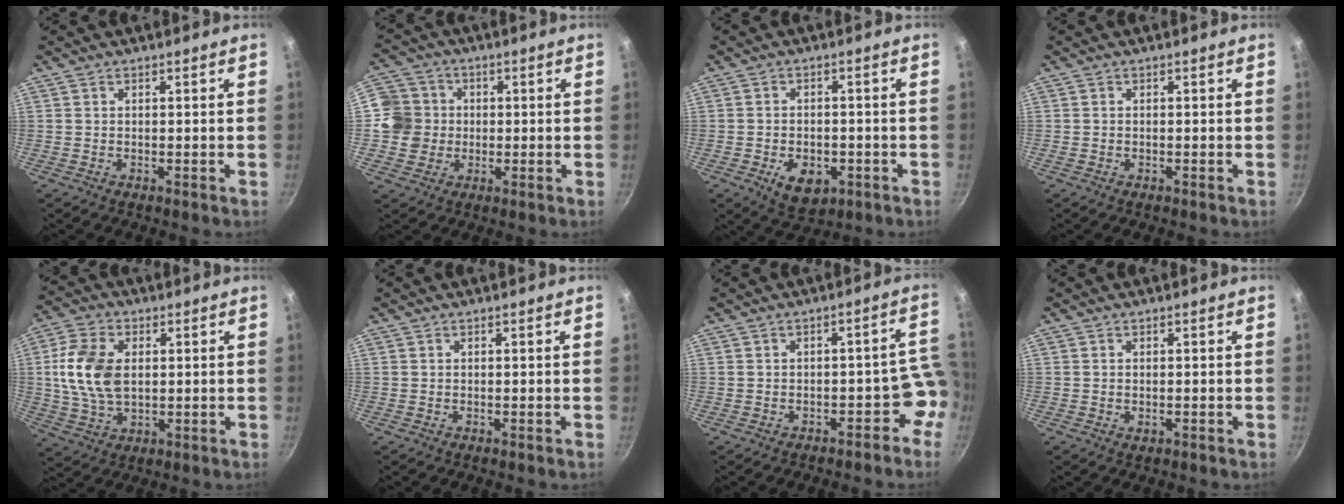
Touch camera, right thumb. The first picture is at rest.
{"total": 7.8, "force": [-0.1, 7.6, 1.8], "torque": [0.006, 0.012, -0.016]}
{"total": 7.8, "force": [-2.8, 5.0, 5.2], "torque": [-0.063, 0.005, -0.033]}
{"total": 0.0}
{"total": 12.3, "force": [1.4, 7.9, 9.3], "torque": [-0.171, 0.001, 0.025]}
{"total": 0.0}
{"total": 6.4, "force": [-3.6, 3.8, 3.7], "torque": [0.028, 0.071, -0.033]}
{"total": 1.1, "force": [-0.2, 0.6, 0.9], "torque": [-0.014, -0.001, -0.003]}